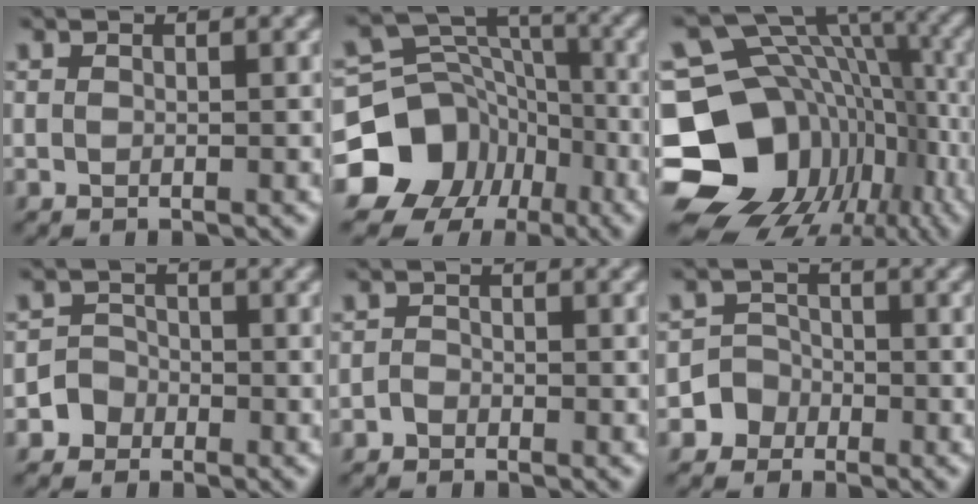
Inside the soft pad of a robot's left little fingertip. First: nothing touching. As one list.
[{"total": 13.4, "force": [-6.9, 11.0, 3.3], "torque": [-0.079, -0.013, -0.142]}, {"total": 17.7, "force": [-5.2, 14.1, 9.5], "torque": [-0.184, -0.004, -0.068]}, {"total": 2.6, "force": [-1.5, 2.1, -0.1], "torque": [0.029, 0.005, -0.034]}, {"total": 0.9, "force": [-0.7, 0.6, 0.0], "torque": [0.003, 0.001, -0.015]}, {"total": 3.7, "force": [-1.9, 3.2, -0.1], "torque": [0.037, 0.004, -0.046]}]